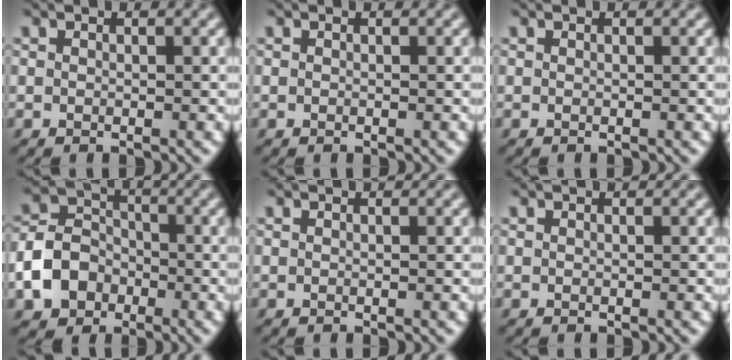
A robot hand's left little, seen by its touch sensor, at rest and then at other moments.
{"total": 0.0}
{"total": 0.0}
{"total": 5.5, "force": [-2.2, 4.4, 2.5], "torque": [-0.054, 0.007, -0.051]}
{"total": 0.0}
{"total": 0.0}